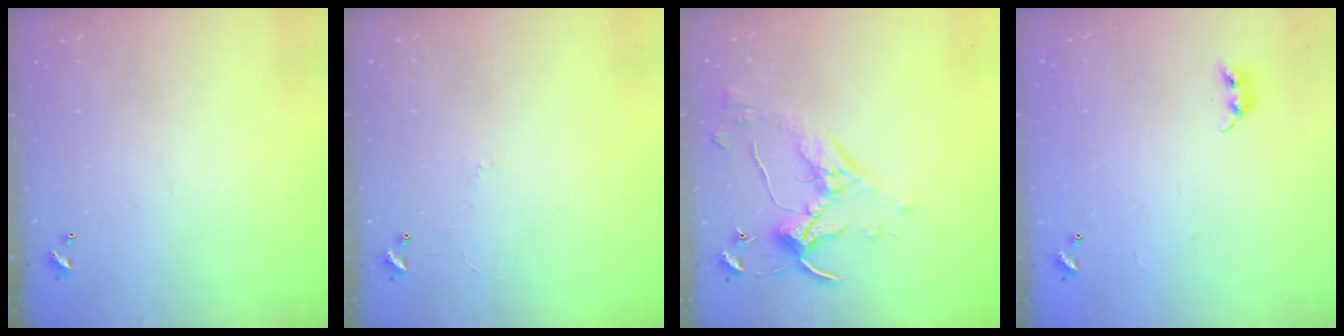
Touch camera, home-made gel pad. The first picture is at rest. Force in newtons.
{"total": 1.8, "press": 1.7, "slide": 0.4}
{"total": 4.8, "press": 4.7, "slide": 1.0}
{"total": 7.8, "press": 7.8, "slide": 0.4}